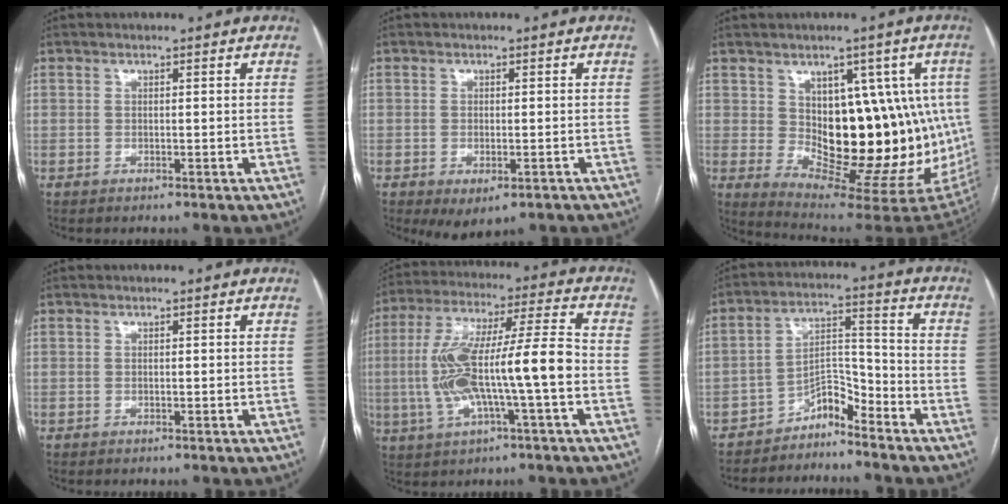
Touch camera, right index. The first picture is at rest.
{"total": 4.7, "force": [-2.8, 2.0, 3.2], "torque": [-0.040, -0.008, -0.034]}
{"total": 17.7, "force": [0.8, 8.3, 15.6], "torque": [-0.173, 0.013, 0.036]}
{"total": 0.0}
{"total": 15.2, "force": [-2.3, 1.4, 14.9], "torque": [-0.289, 0.025, -0.037]}
{"total": 5.4, "force": [-4.9, 1.6, 1.6], "torque": [-0.015, 0.028, -0.088]}